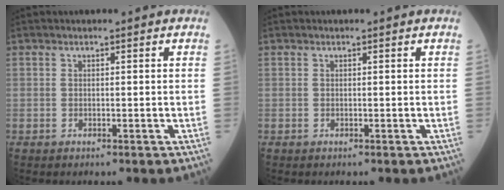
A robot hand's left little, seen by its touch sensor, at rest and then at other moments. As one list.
[{"total": 0.0}]